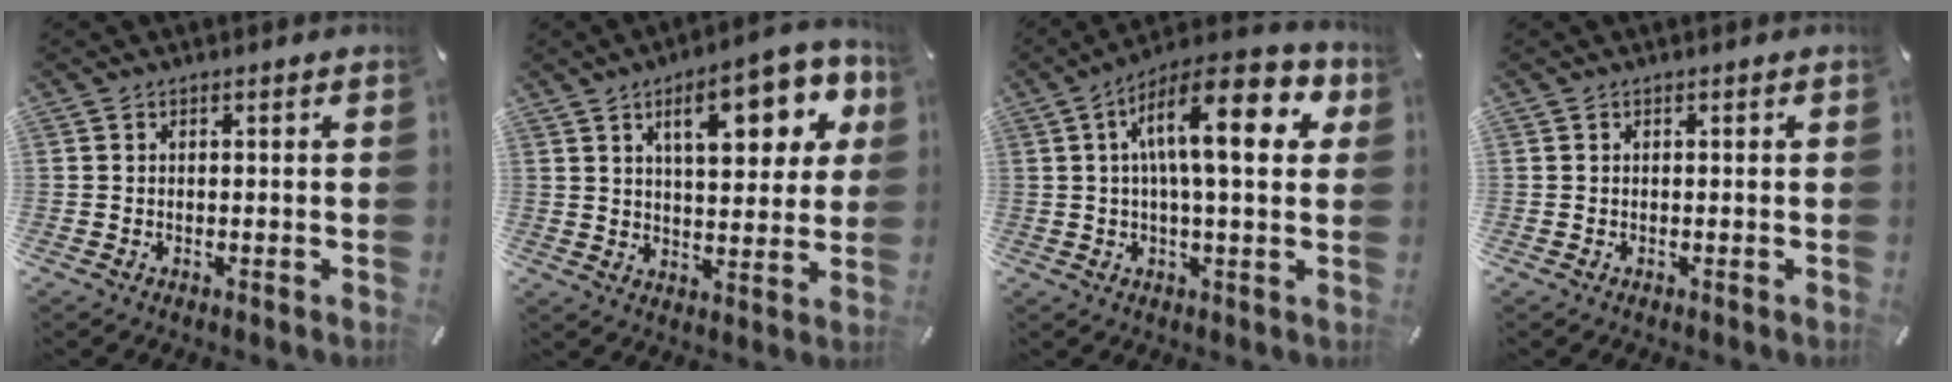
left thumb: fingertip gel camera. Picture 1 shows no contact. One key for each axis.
{"total": 16.7, "fx": 7.5, "fy": 6.9, "fz": 13.2, "tx": -0.183, "ty": -0.018, "tz": 0.114}
{"total": 17.5, "fx": 5.5, "fy": 5.5, "fz": 15.7, "tx": -0.243, "ty": -0.016, "tz": 0.082}
{"total": 0.0}